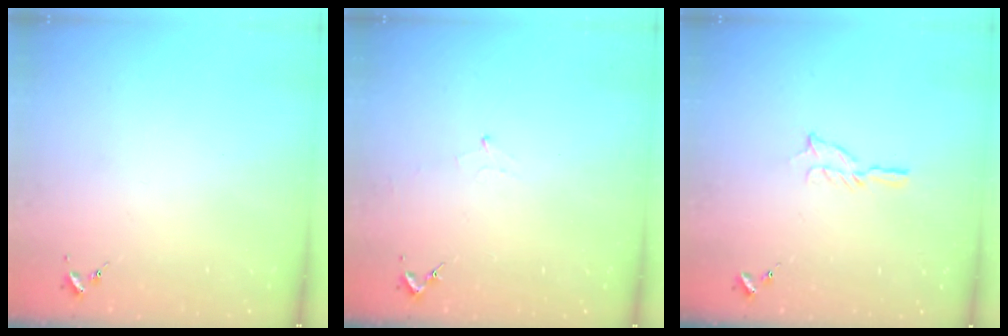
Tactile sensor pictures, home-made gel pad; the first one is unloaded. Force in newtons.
{"total": 4.1, "press": 4.0, "slide": 0.6}
{"total": 5.0, "press": 5.0, "slide": 0.5}